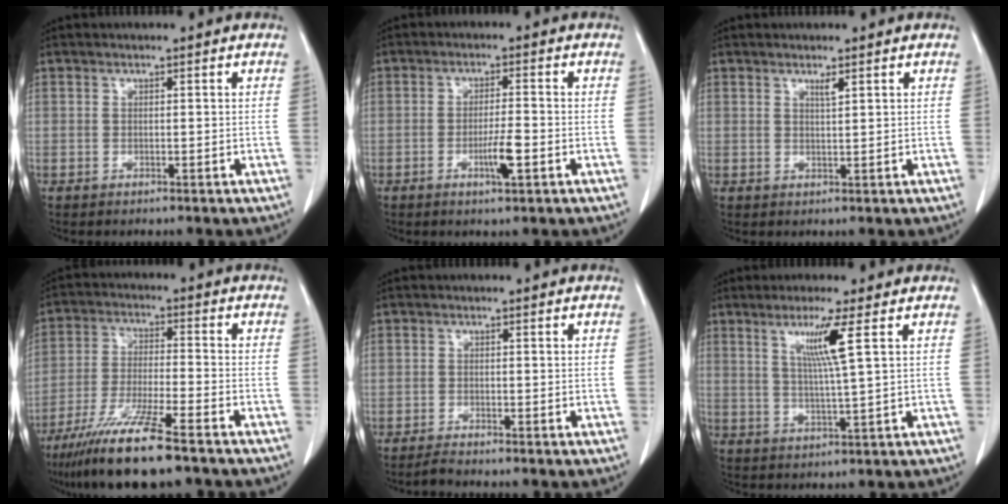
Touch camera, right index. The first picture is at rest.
{"total": 4.4, "force": [-1.7, 0.3, 4.0], "torque": [-0.073, -0.004, -0.029]}
{"total": 1.2, "force": [0.8, -0.1, 0.9], "torque": [-0.018, -0.006, 0.016]}
{"total": 13.3, "force": [-9.5, 0.6, 9.2], "torque": [-0.181, -0.039, -0.169]}
{"total": 1.3, "force": [-1.3, -0.2, 0.3], "torque": [-0.010, -0.005, -0.025]}
{"total": 6.1, "force": [2.4, -1.4, 5.4], "torque": [-0.106, -0.010, 0.048]}